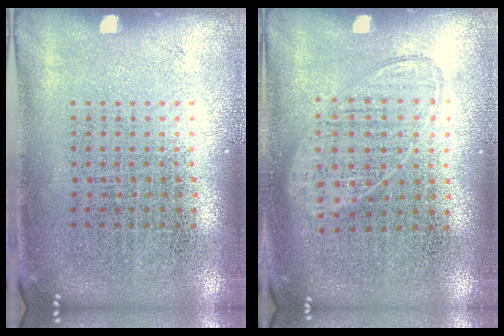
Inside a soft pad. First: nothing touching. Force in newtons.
{"total": 0.9, "press": 0.8, "slide": 0.4}